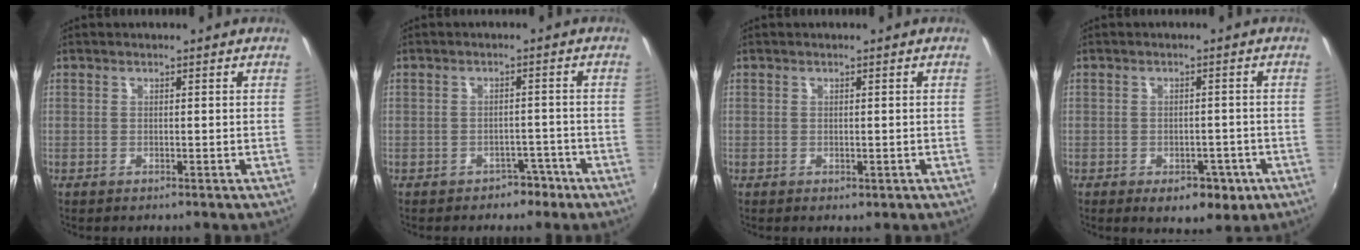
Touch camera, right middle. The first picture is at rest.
{"total": 3.6, "force": [-2.6, 2.3, 0.7], "torque": [-0.017, 0.007, -0.031]}
{"total": 0.7, "force": [-0.2, 0.6, 0.3], "torque": [-0.003, -0.004, -0.003]}
{"total": 6.9, "force": [-3.8, 4.0, 4.2], "torque": [-0.070, -0.011, -0.041]}